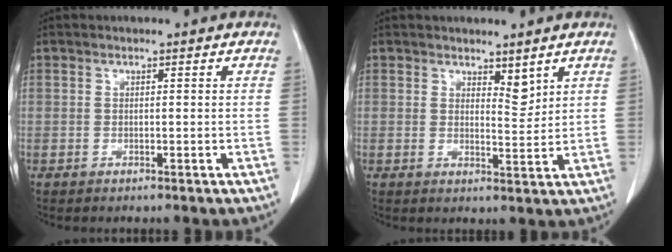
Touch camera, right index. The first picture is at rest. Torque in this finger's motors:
{"motor_torque": [-0.11, 0.06, -0.09, -0.01]}